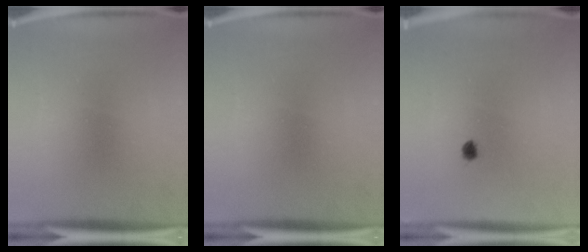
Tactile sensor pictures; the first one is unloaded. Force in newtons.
{"total": 0.0}
{"total": 1.4}